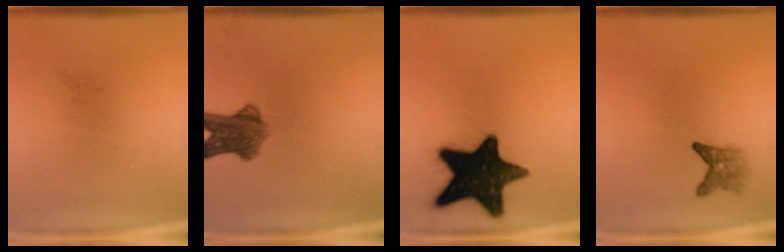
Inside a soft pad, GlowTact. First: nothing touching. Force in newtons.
{"total": 6.8}
{"total": 19.2}
{"total": 2.4}